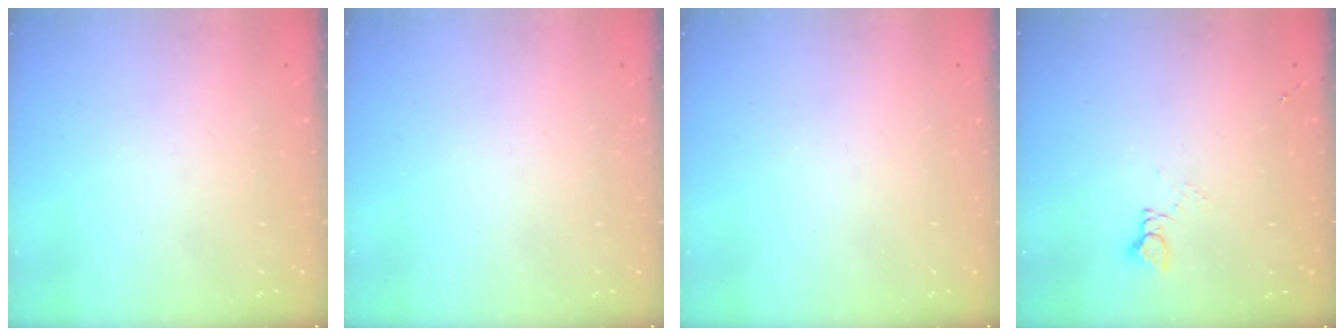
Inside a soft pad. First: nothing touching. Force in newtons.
{"total": 0.0}
{"total": 0.0}
{"total": 2.9, "press": 2.9, "slide": 0.3}